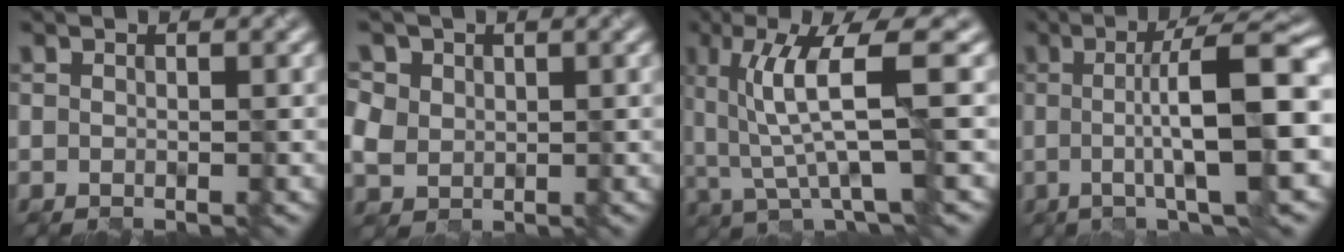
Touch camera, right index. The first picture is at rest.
{"total": 4.8, "force": [1.9, 4.0, 1.8], "torque": [-0.062, 0.021, 0.031]}
{"total": 6.8, "force": [1.3, 1.2, 6.6], "torque": [-0.123, 0.001, 0.026]}
{"total": 10.2, "force": [-0.1, 2.0, 10.0], "torque": [-0.122, 0.008, -0.007]}